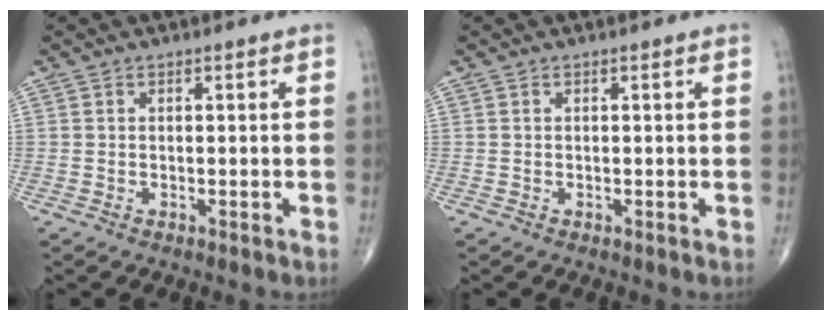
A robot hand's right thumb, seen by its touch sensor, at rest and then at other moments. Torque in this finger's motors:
{"motor_torque": [-0.52, 0.35, -0.21, -0.31, 0.01]}